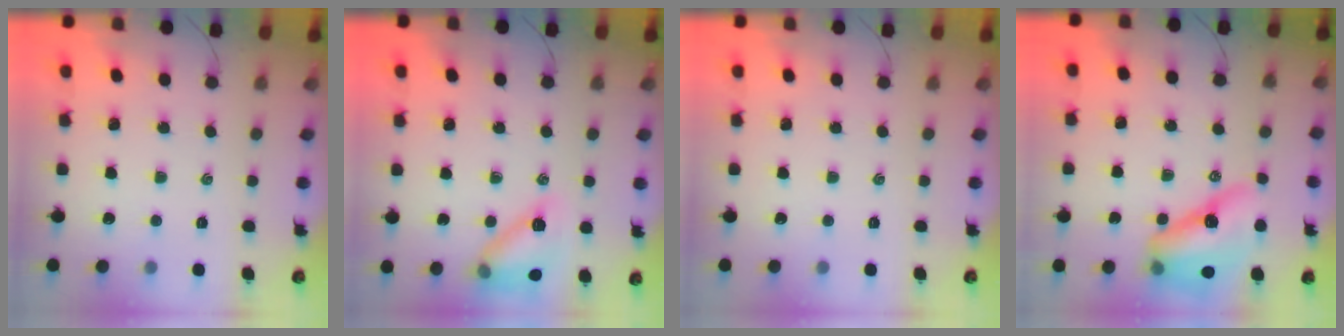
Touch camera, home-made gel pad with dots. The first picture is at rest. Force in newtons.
{"total": 14.4, "press": 14.3, "slide": 1.4}
{"total": 0.0}
{"total": 15.3, "press": 14.6, "slide": 4.6}